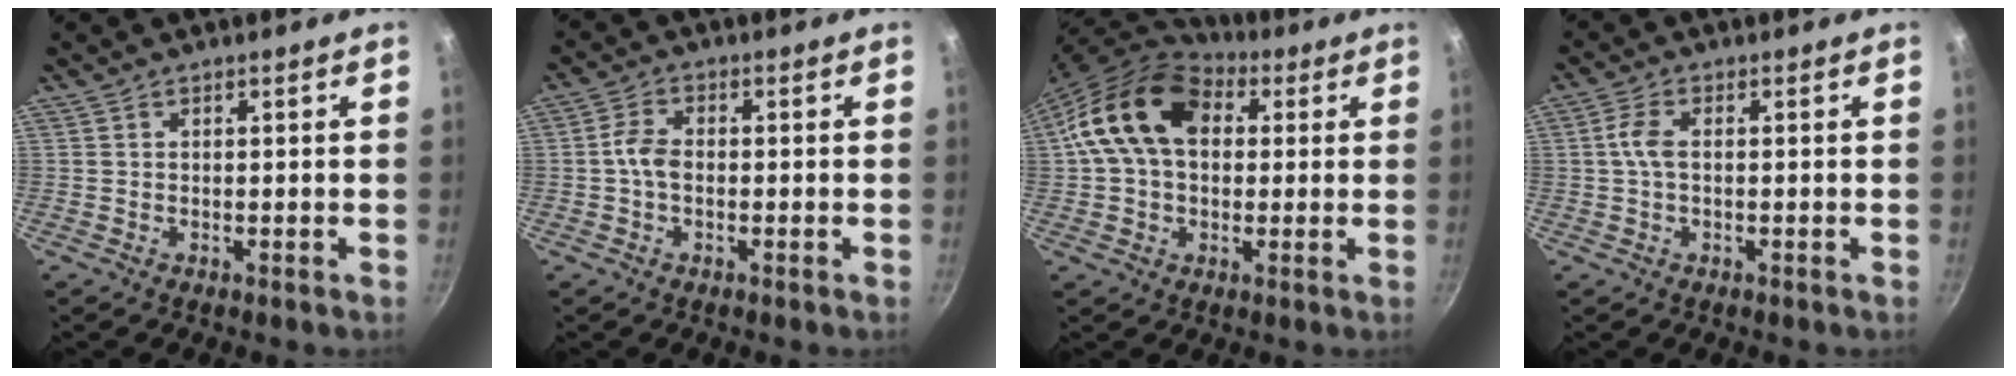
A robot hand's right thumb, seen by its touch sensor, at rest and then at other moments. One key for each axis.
{"total": 4.1, "fx": -0.4, "fy": 2.6, "fz": 3.1, "tx": -0.062, "ty": 0.015, "tz": -0.013}
{"total": 16.2, "fx": 3.5, "fy": 11.3, "fz": 11.0, "tx": -0.174, "ty": 0.026, "tz": 0.044}
{"total": 3.7, "fx": 0.2, "fy": 2.0, "fz": 3.2, "tx": -0.075, "ty": 0.009, "tz": -0.001}